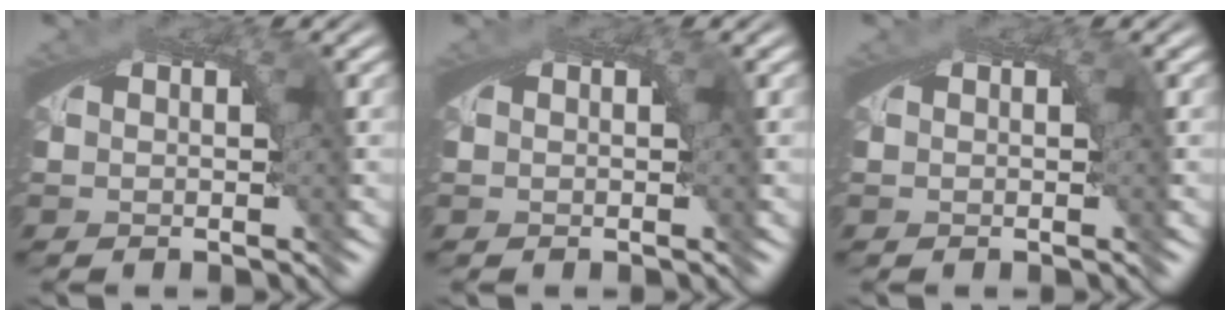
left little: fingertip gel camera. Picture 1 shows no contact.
{"total": 0.0}
{"total": 0.0}